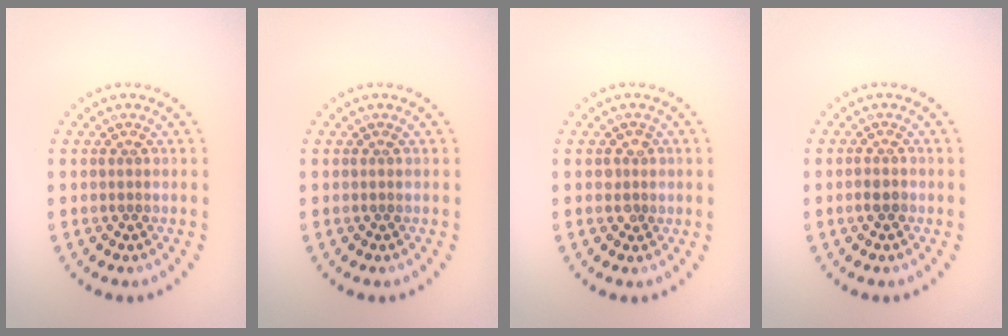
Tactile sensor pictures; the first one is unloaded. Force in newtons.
{"total": 0.0}
{"total": 1.1, "press": 1.0, "slide": 0.4}
{"total": 1.2, "press": 1.1, "slide": 0.4}